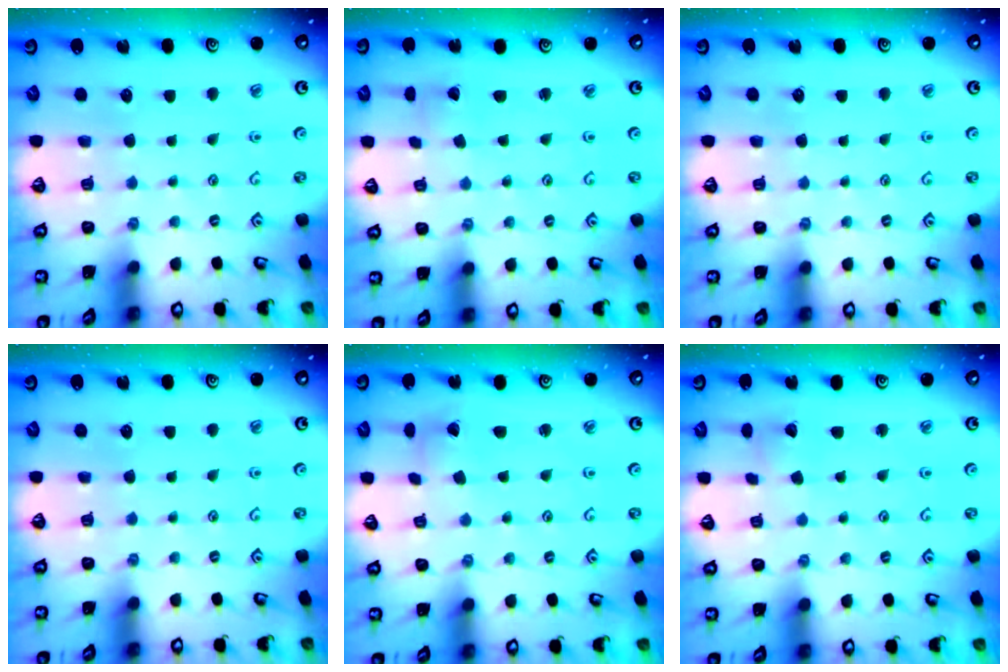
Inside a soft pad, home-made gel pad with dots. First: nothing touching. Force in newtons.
{"total": 0.5, "press": 0.5, "slide": 0.1}
{"total": 0.0}
{"total": 0.0}
{"total": 2.8, "press": 2.8, "slide": 0.1}
{"total": 2.6, "press": 2.6, "slide": 0.3}